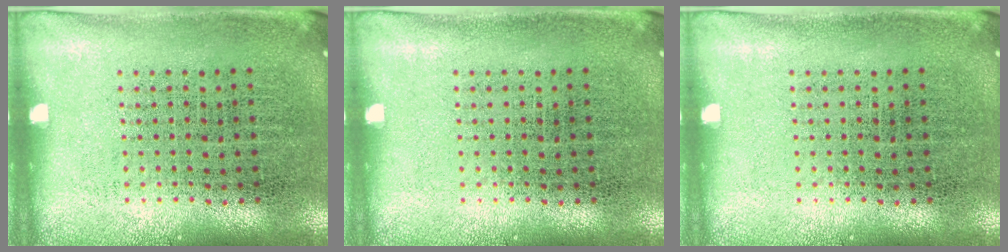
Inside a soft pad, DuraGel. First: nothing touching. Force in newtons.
{"total": 0.0}
{"total": 0.0}